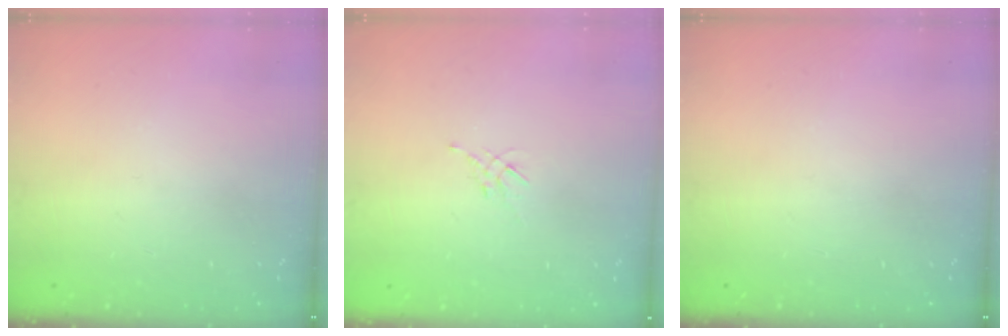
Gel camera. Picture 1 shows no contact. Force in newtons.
{"total": 2.1, "press": 2.0, "slide": 0.5}
{"total": 0.0}